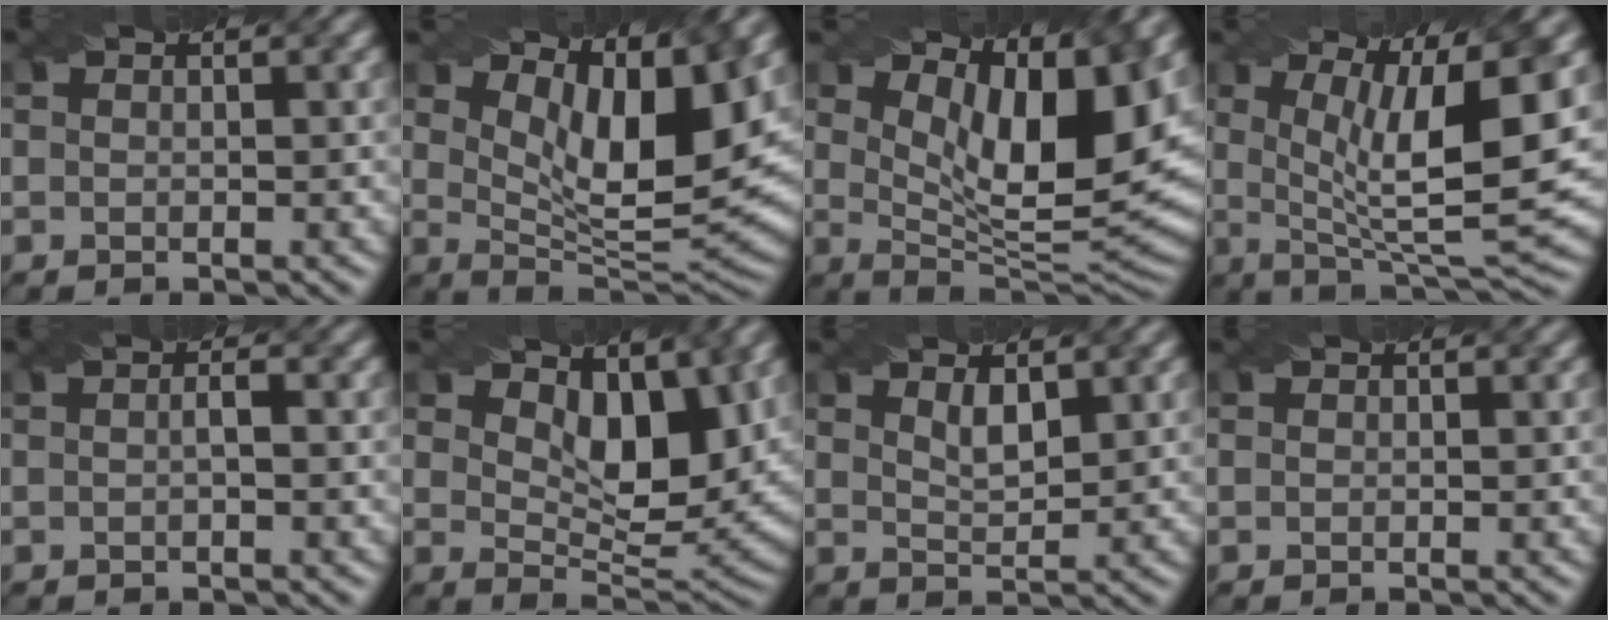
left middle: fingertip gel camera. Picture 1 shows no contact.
{"total": 9.7, "force": [4.6, 3.1, 7.9], "torque": [-0.134, -0.007, 0.080]}
{"total": 11.3, "force": [4.8, 3.9, 9.5], "torque": [-0.146, -0.006, 0.082]}
{"total": 11.3, "force": [2.1, 3.0, 10.7], "torque": [-0.162, -0.005, 0.038]}
{"total": 1.0, "force": [-0.1, 0.2, 0.9], "torque": [-0.015, -0.003, 0.000]}
{"total": 7.1, "force": [3.5, 3.3, 5.2], "torque": [-0.080, -0.013, 0.058]}
{"total": 2.1, "force": [1.2, 0.8, 1.5], "torque": [-0.029, -0.004, 0.025]}
{"total": 0.0}